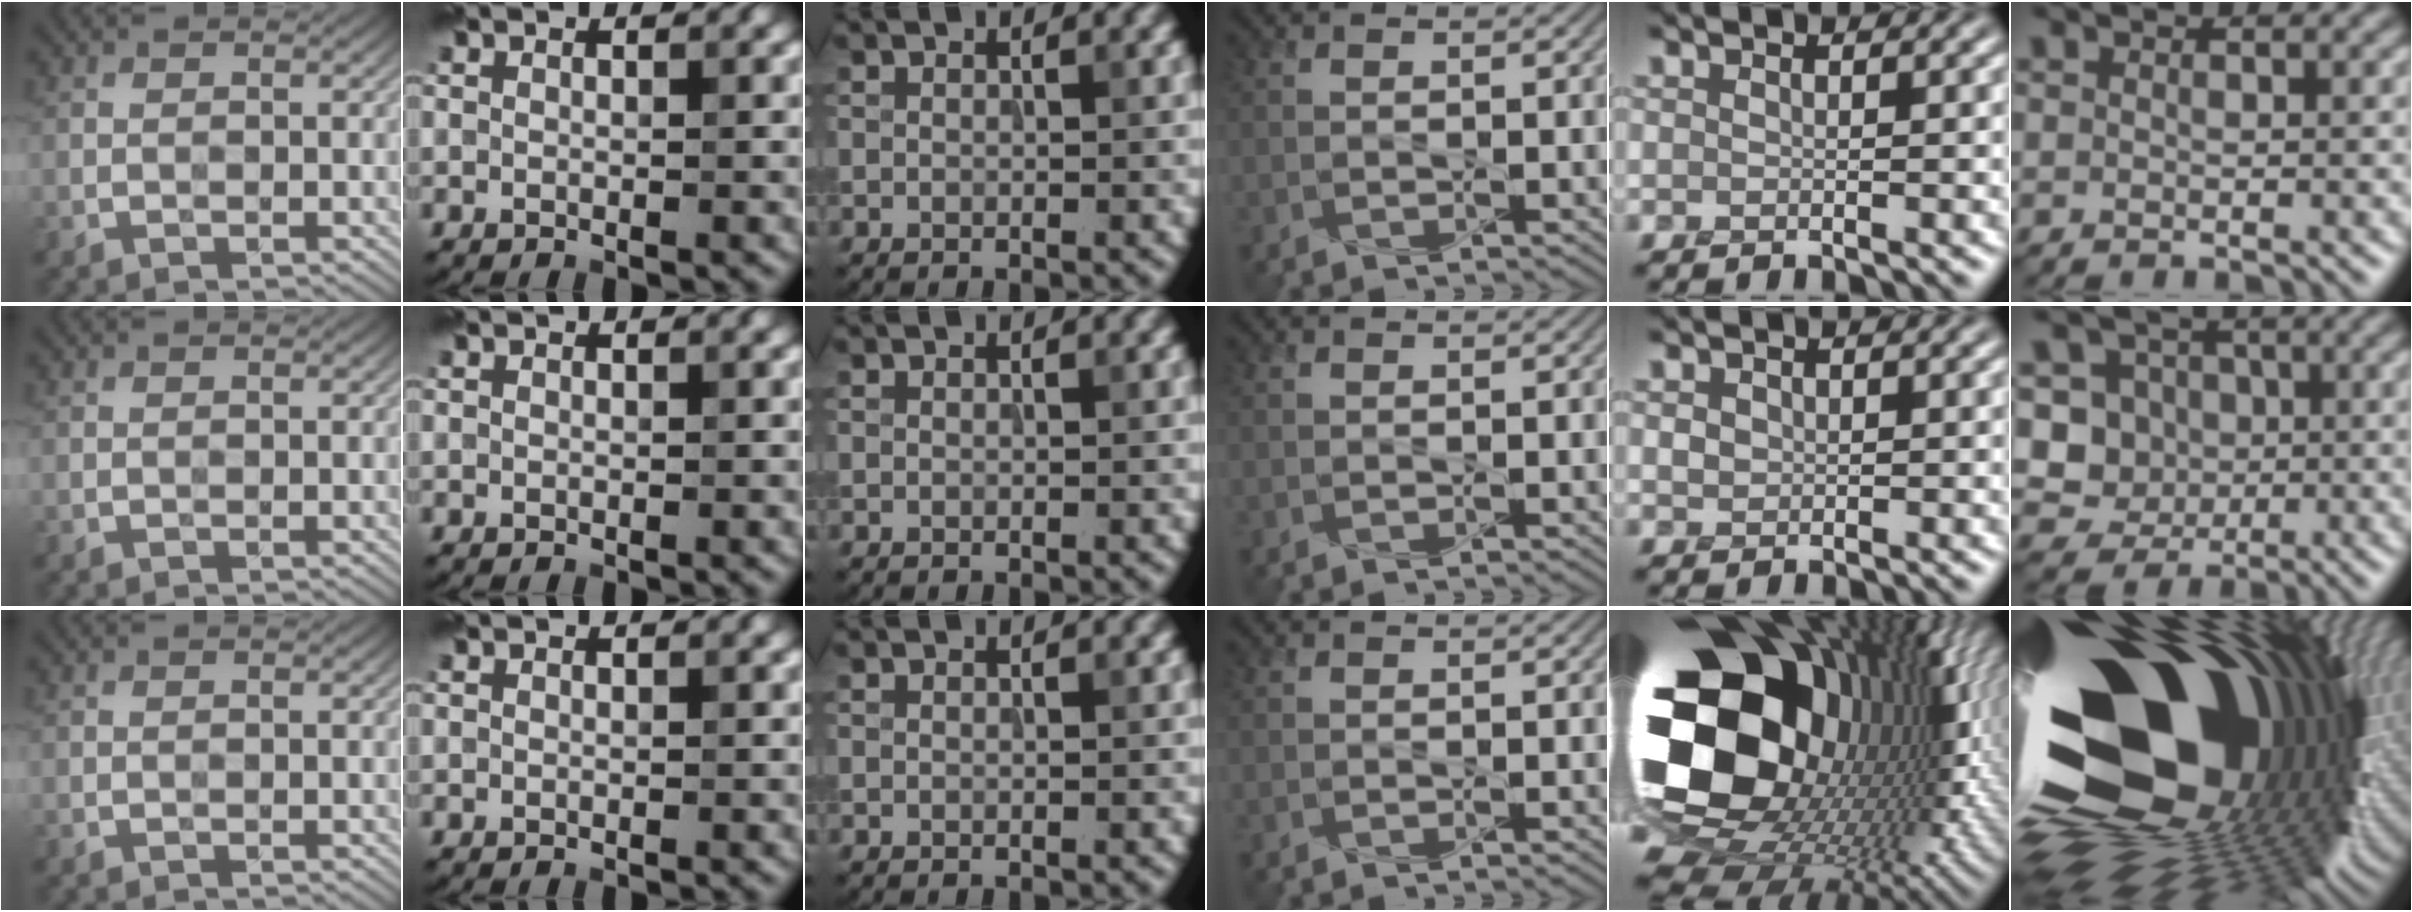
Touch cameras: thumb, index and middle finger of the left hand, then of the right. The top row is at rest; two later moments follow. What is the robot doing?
{"motion": "press", "object": "stapler"}